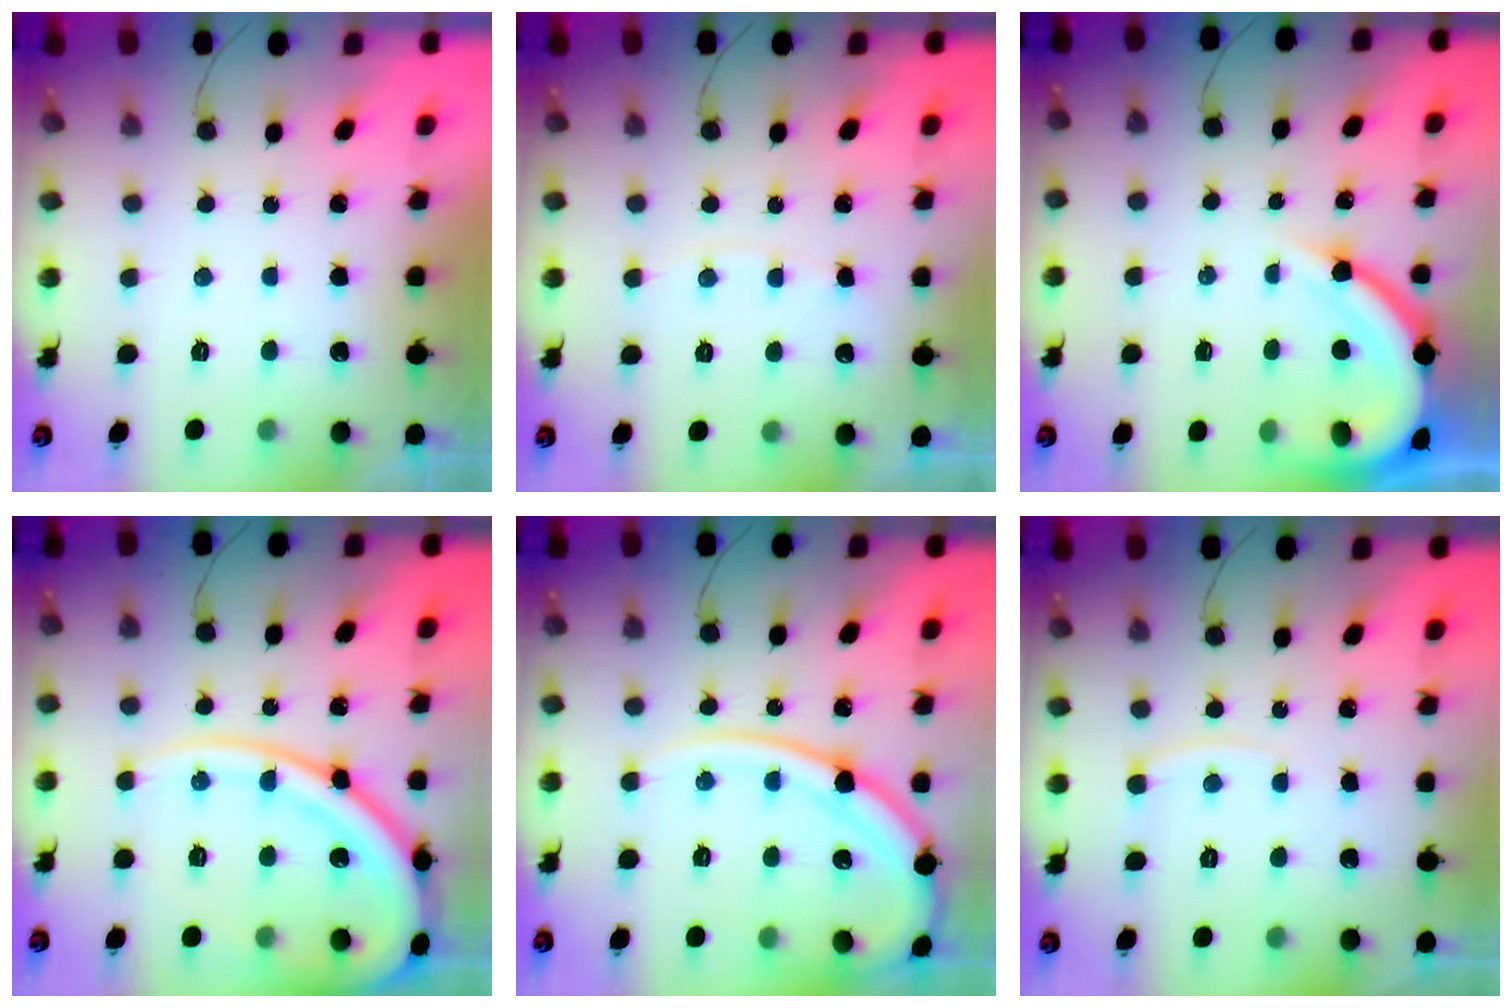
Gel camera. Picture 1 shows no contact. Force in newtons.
{"total": 3.0, "press": 3.0, "slide": 0.4}
{"total": 11.4, "press": 11.3, "slide": 1.2}
{"total": 20.8, "press": 20.8, "slide": 1.8}
{"total": 16.0, "press": 15.9, "slide": 1.7}
{"total": 3.2, "press": 3.2, "slide": 0.4}